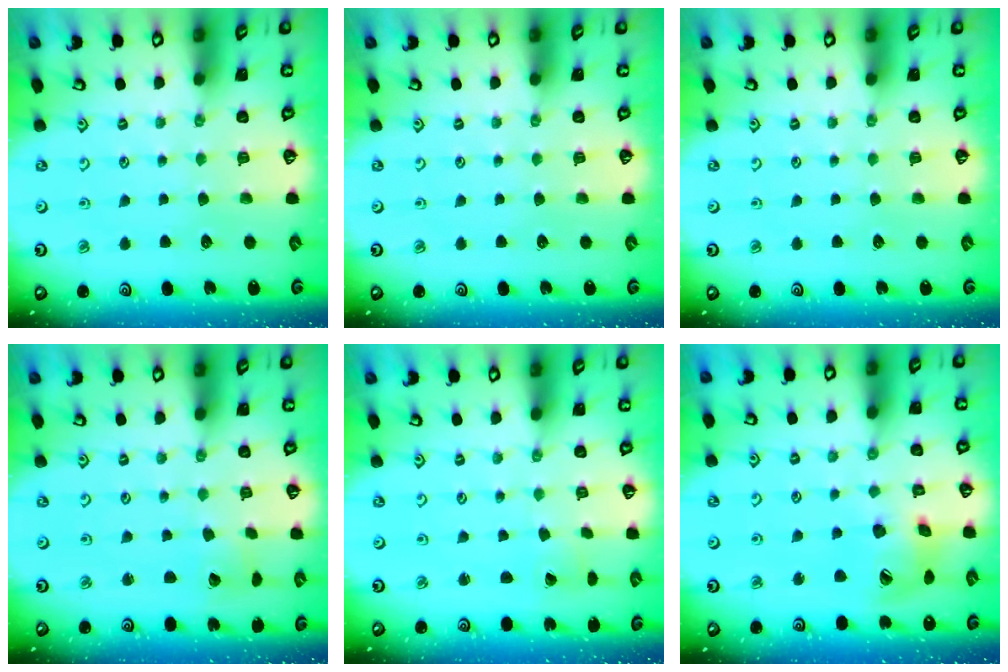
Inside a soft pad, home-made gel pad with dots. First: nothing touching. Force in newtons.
{"total": 0.0}
{"total": 0.0}
{"total": 3.0, "press": 3.0, "slide": 0.2}
{"total": 1.7, "press": 1.7, "slide": 0.1}
{"total": 13.5, "press": 13.3, "slide": 1.9}